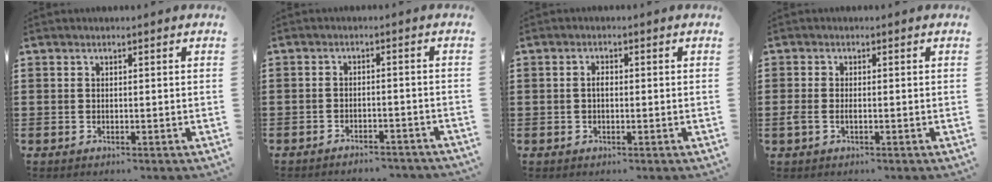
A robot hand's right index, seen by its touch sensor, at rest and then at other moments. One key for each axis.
{"total": 2.5, "fx": -2.4, "fy": 0.4, "fz": -0.2, "tx": -0.005, "ty": 0.003, "tz": -0.052}
{"total": 1.3, "fx": -0.1, "fy": 0.6, "fz": 1.2, "tx": -0.024, "ty": 0.000, "tz": -0.003}
{"total": 1.5, "fx": -0.5, "fy": 0.6, "fz": 1.3, "tx": -0.039, "ty": -0.008, "tz": -0.014}